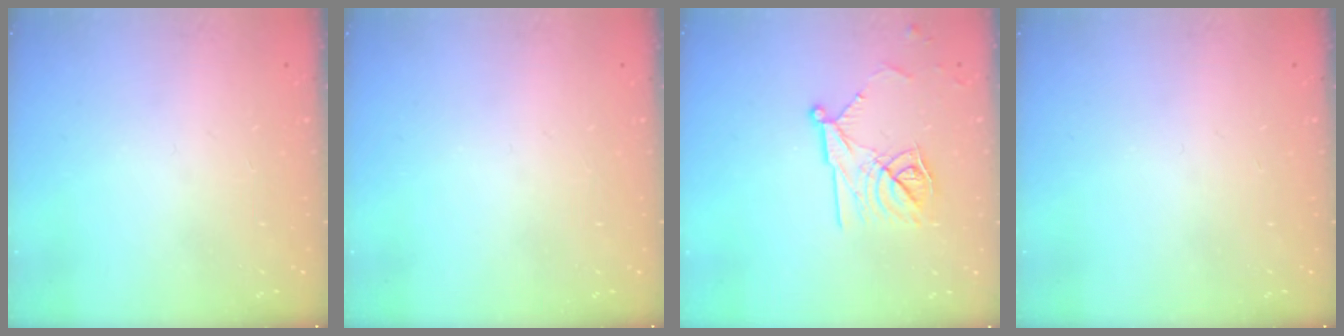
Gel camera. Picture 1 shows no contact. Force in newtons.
{"total": 0.0}
{"total": 13.5, "press": 13.5, "slide": 0.2}
{"total": 0.0}